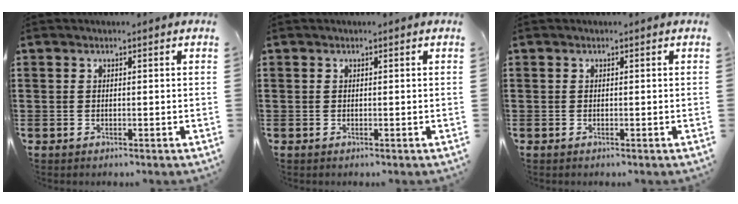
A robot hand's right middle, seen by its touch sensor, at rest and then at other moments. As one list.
[{"total": 0.0}, {"total": 0.0}]